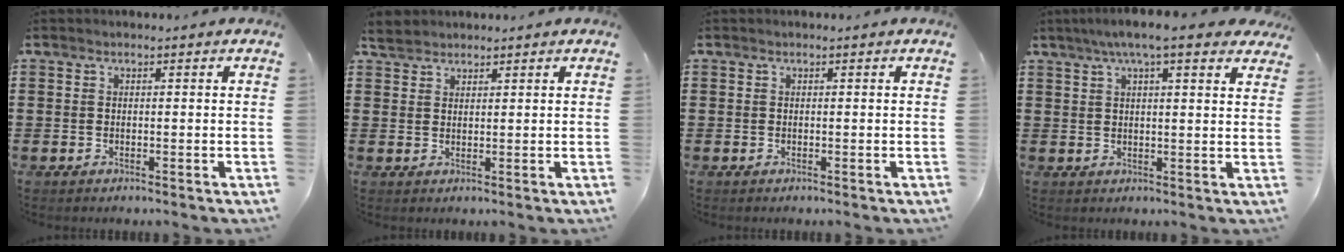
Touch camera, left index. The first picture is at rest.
{"total": 2.3, "force": [2.0, 0.9, 0.4], "torque": [-0.015, 0.006, 0.040]}
{"total": 0.0}
{"total": 6.4, "force": [4.7, 0.7, 4.3], "torque": [-0.089, -0.003, 0.079]}